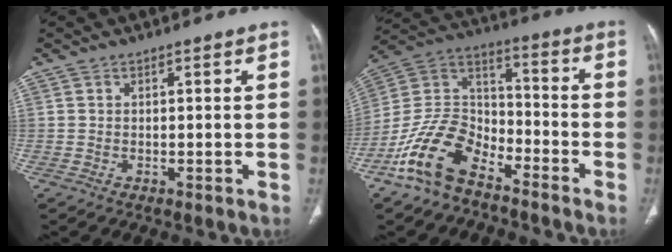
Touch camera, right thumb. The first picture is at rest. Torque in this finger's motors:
{"motor_torque": [0.24, 0.37, 1.55, -1.22, 0.19]}